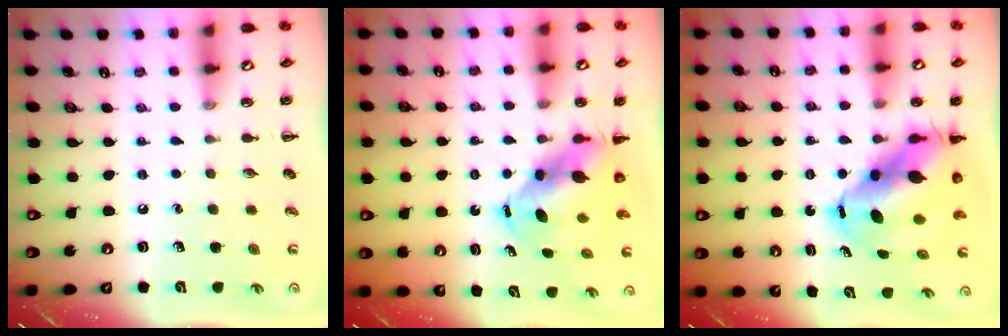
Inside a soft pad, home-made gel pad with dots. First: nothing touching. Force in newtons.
{"total": 6.6, "press": 6.3, "slide": 1.8}
{"total": 11.7, "press": 11.4, "slide": 2.8}